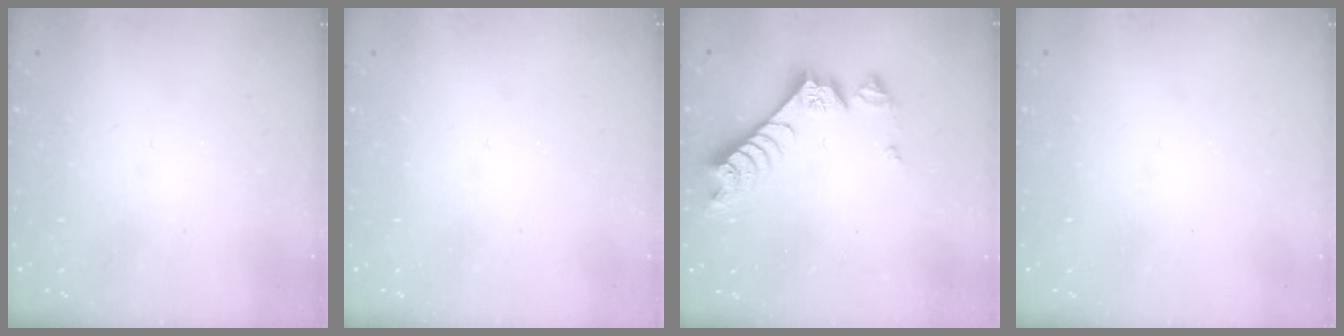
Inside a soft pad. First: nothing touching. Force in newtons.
{"total": 0.0}
{"total": 8.8, "press": 8.8, "slide": 0.6}
{"total": 0.0}